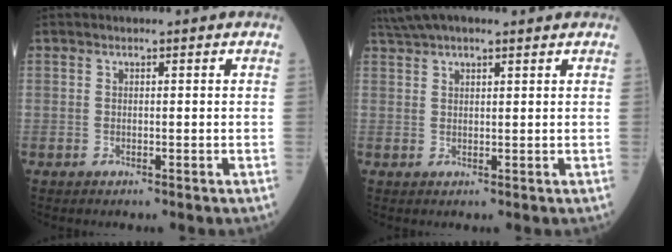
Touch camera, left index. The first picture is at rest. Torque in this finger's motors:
{"motor_torque": [0.34, -0.31, 0.11, 0.05]}